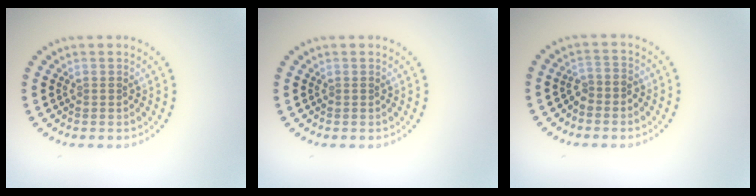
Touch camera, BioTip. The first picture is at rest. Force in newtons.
{"total": 0.0}
{"total": 1.6, "press": 1.2, "slide": 1.0}